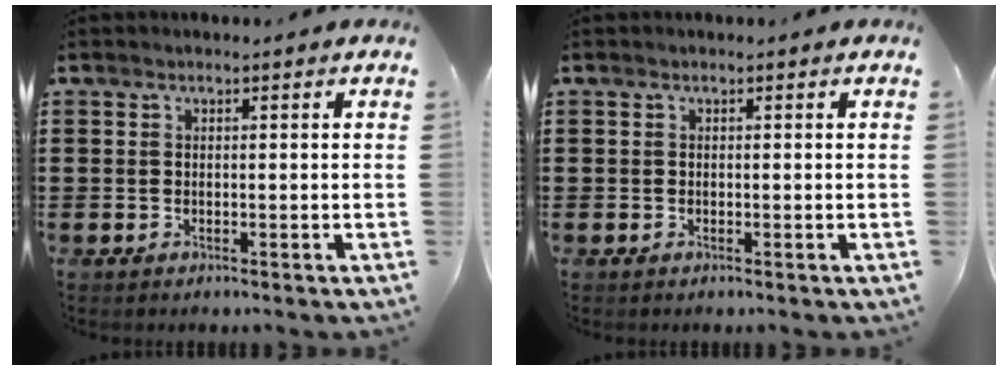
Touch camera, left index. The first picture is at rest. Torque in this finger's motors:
{"motor_torque": [0.00, 0.00, 0.00, -0.01]}